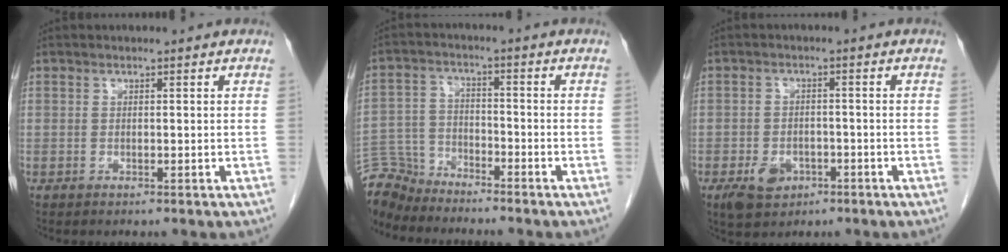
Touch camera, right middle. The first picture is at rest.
{"total": 7.6, "force": [-7.4, 1.4, -0.4], "torque": [0.002, 0.003, -0.147]}
{"total": 4.9, "force": [-2.5, 3.2, 2.7], "torque": [-0.051, -0.001, -0.033]}